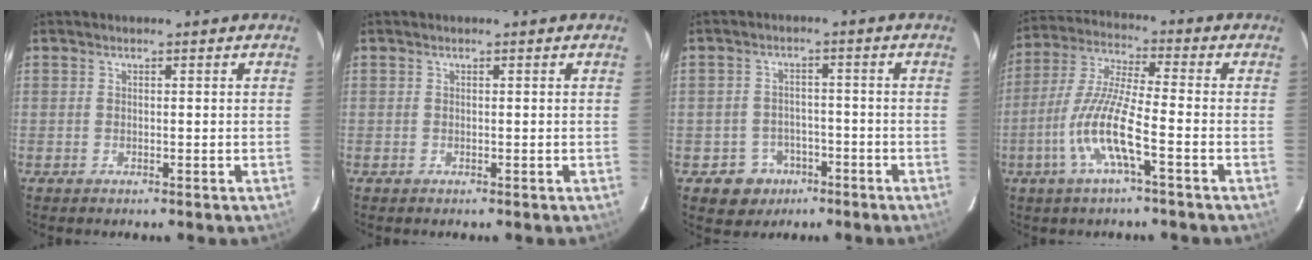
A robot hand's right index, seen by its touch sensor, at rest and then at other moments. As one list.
[{"total": 0.0}, {"total": 6.3, "force": [-3.3, 5.4, 0.6], "torque": [-0.025, 0.027, -0.040]}, {"total": 11.4, "force": [-4.4, 1.0, 10.5], "torque": [-0.224, 0.000, -0.089]}]